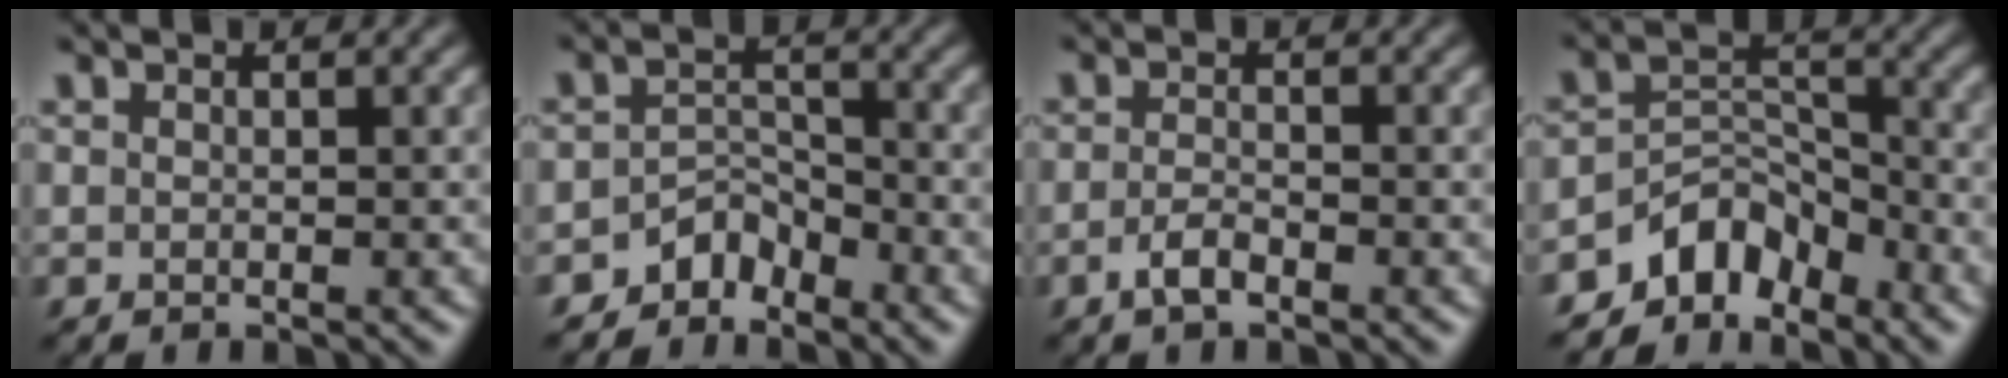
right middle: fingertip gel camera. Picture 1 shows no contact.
{"total": 3.0, "force": [-2.5, 1.5, 0.6], "torque": [-0.002, 0.010, -0.050]}
{"total": 1.9, "force": [-1.1, 0.6, 1.4], "torque": [-0.031, 0.002, -0.025]}
{"total": 4.7, "force": [-3.8, 2.4, 1.4], "torque": [-0.005, 0.007, -0.077]}